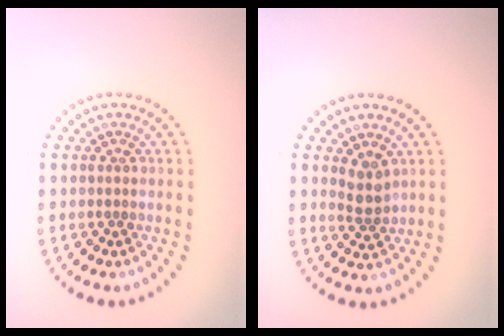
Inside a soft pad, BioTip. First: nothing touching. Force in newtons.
{"total": 2.1, "press": 1.8, "slide": 1.1}